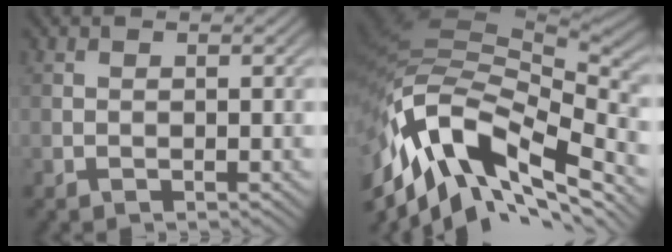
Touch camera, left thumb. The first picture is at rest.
{"total": 17.3, "force": [-8.0, 7.9, 13.2], "torque": [-0.293, -0.008, -0.147]}